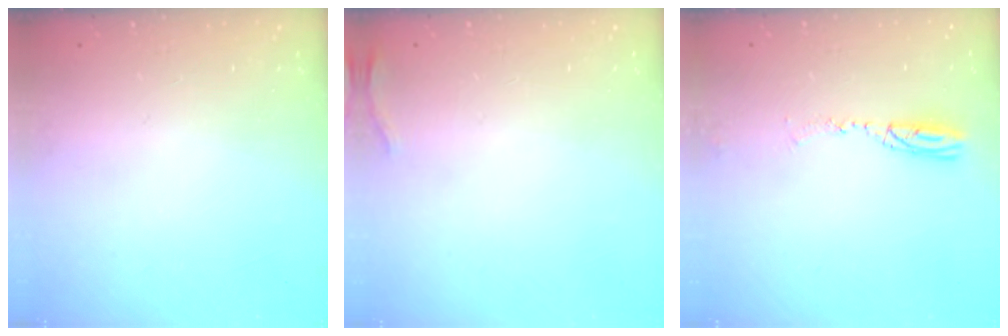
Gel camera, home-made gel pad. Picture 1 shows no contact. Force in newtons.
{"total": 7.3, "press": 5.5, "slide": 4.8}
{"total": 5.0, "press": 4.9, "slide": 0.9}